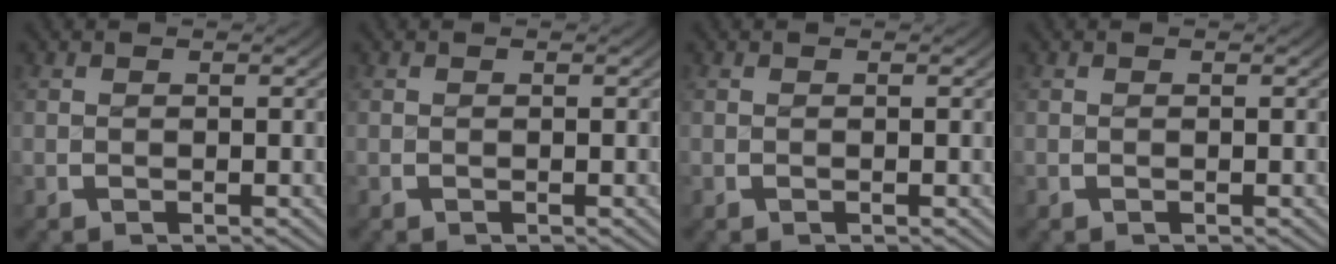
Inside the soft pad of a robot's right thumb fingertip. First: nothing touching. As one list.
[{"total": 0.0}, {"total": 0.0}, {"total": 0.0}]